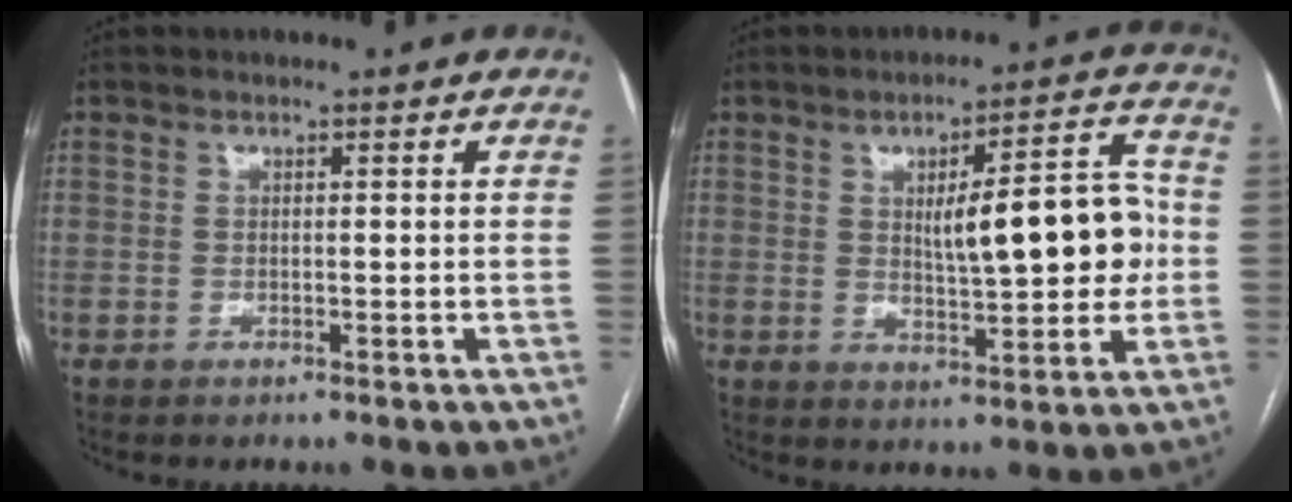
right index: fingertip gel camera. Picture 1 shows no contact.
{"total": 12.3, "force": [0.6, 3.1, 11.9], "torque": [-0.163, 0.023, 0.018]}